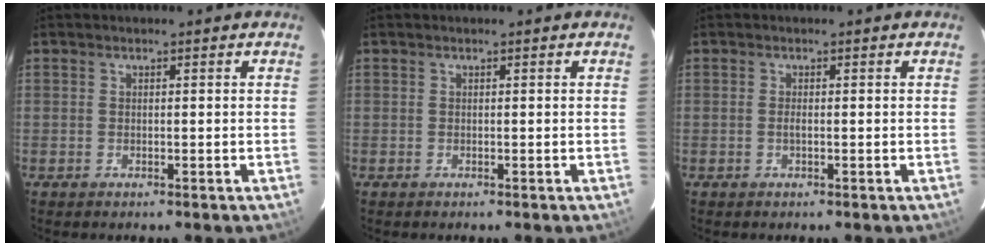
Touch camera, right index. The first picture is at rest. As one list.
[{"total": 0.0}, {"total": 0.7, "force": [-0.2, 0.1, 0.7], "torque": [-0.013, -0.002, -0.003]}]